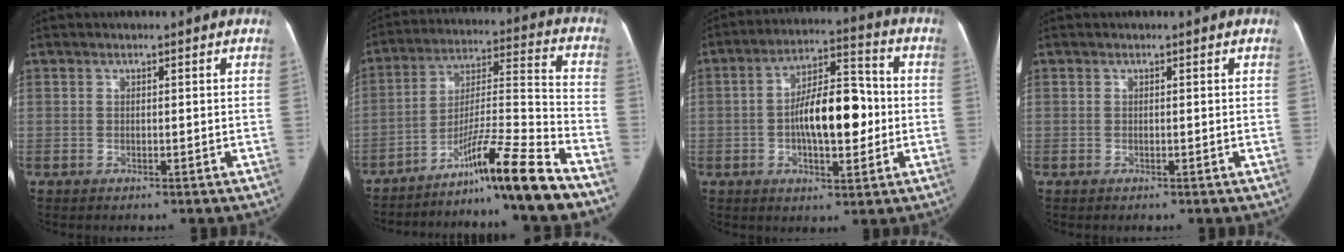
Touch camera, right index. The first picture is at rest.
{"total": 15.8, "force": [-11.9, -2.0, 10.2], "torque": [-0.165, 0.006, -0.200]}
{"total": 12.8, "force": [-1.0, 4.9, 11.7], "torque": [-0.196, 0.029, -0.013]}
{"total": 0.0}